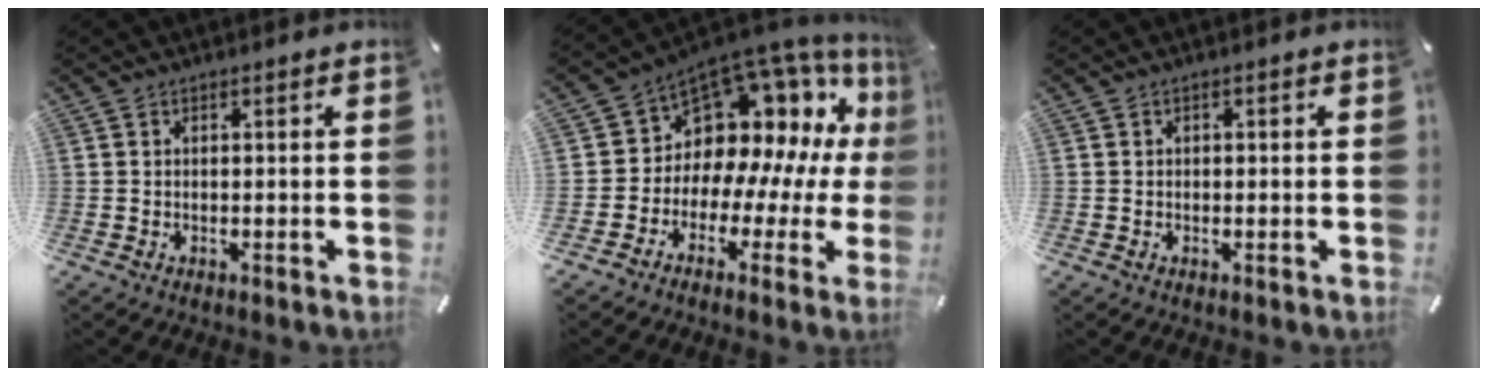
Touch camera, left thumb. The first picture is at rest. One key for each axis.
{"total": 11.7, "fx": 6.3, "fy": 8.8, "fz": 4.4, "tx": -0.070, "ty": -0.087, "tz": 0.121}
{"total": 0.6, "fx": -0.1, "fy": 0.5, "fz": 0.3, "tx": -0.007, "ty": 0.002, "tz": -0.002}